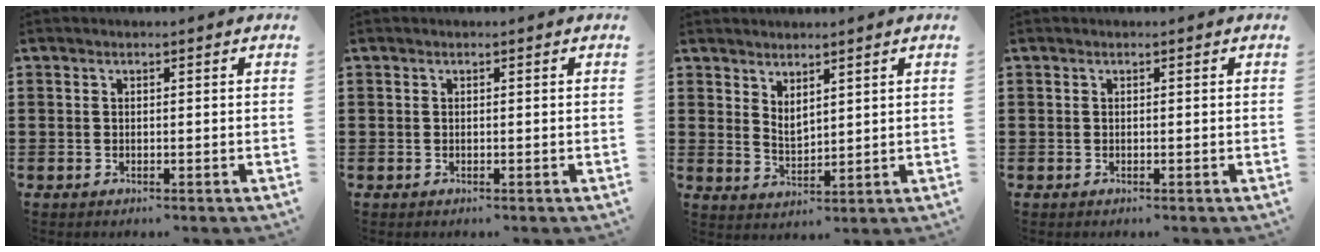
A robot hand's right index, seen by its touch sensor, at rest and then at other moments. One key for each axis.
{"total": 0.0}
{"total": 2.6, "fx": 2.4, "fy": 0.7, "fz": 0.5, "tx": -0.017, "ty": -0.001, "tz": 0.046}
{"total": 0.0}